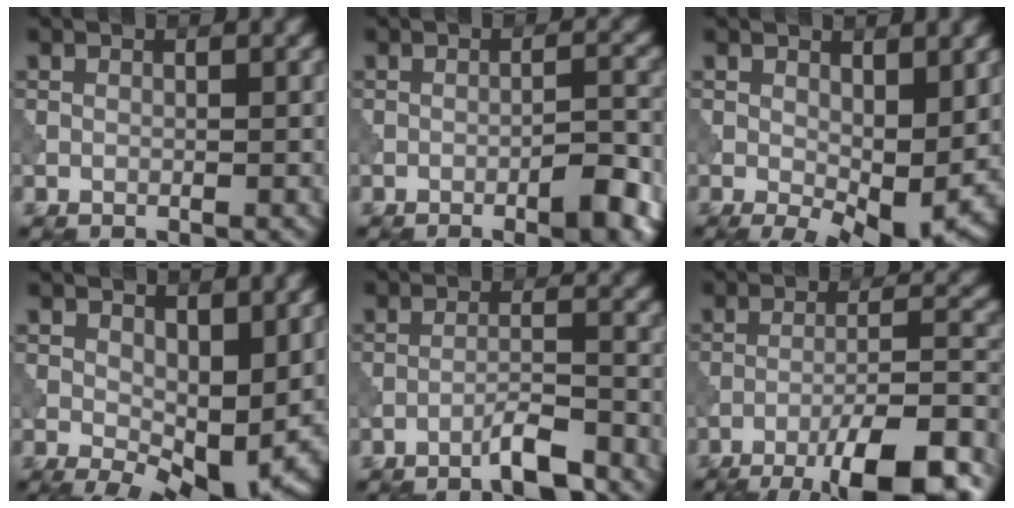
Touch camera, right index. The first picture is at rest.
{"total": 4.0, "force": [-1.9, 0.8, 3.4], "torque": [-0.054, 0.004, -0.032]}
{"total": 7.0, "force": [-0.1, 3.5, 6.0], "torque": [-0.093, -0.019, 0.008]}
{"total": 8.7, "force": [0.5, 4.6, 7.4], "torque": [-0.111, -0.023, 0.019]}
{"total": 3.4, "force": [-2.7, 0.2, 2.1], "torque": [-0.034, 0.009, -0.053]}
{"total": 11.4, "force": [-8.0, 2.2, 7.8], "torque": [-0.113, 0.007, -0.123]}